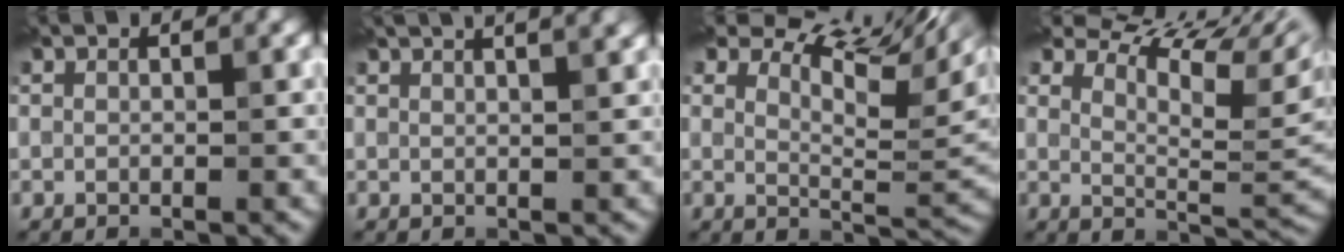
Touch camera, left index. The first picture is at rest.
{"total": 7.3, "force": [4.6, 3.2, 4.8], "torque": [-0.024, 0.055, 0.025]}
{"total": 11.2, "force": [7.4, 3.5, 7.6], "torque": [-0.128, 0.017, 0.112]}
{"total": 12.8, "force": [8.3, 4.8, 8.5], "torque": [-0.149, 0.030, 0.119]}